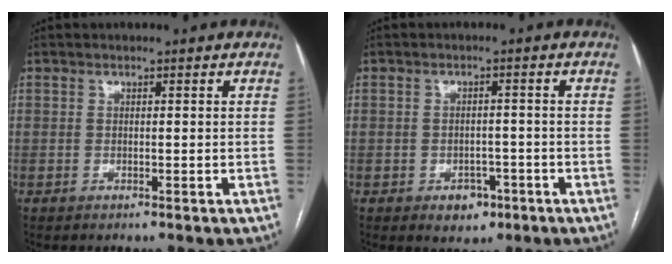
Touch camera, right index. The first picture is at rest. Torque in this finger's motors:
{"motor_torque": [-0.27, 0.25, -0.27, -0.14]}